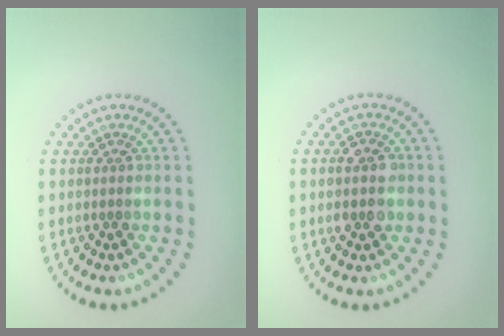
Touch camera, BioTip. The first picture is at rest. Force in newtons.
{"total": 2.8, "press": 2.8, "slide": 0.2}